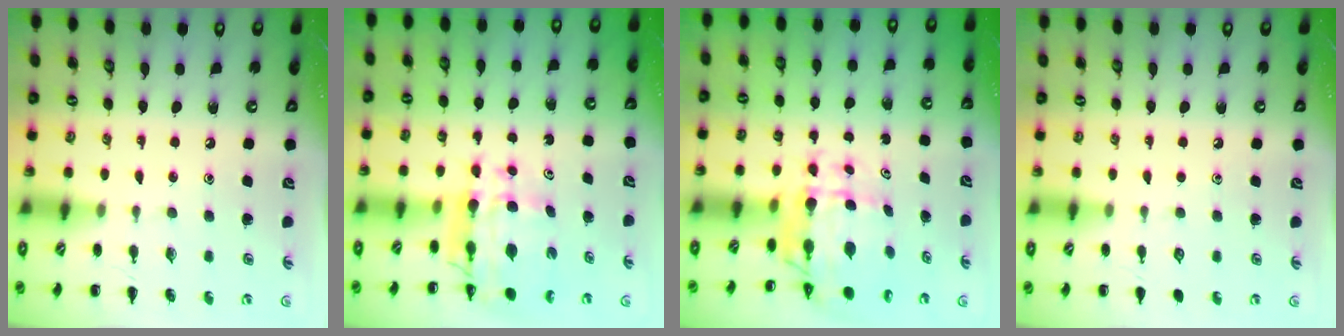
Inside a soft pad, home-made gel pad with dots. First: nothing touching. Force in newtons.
{"total": 9.1, "press": 8.5, "slide": 3.3}
{"total": 7.1, "press": 6.7, "slide": 2.5}
{"total": 0.0}